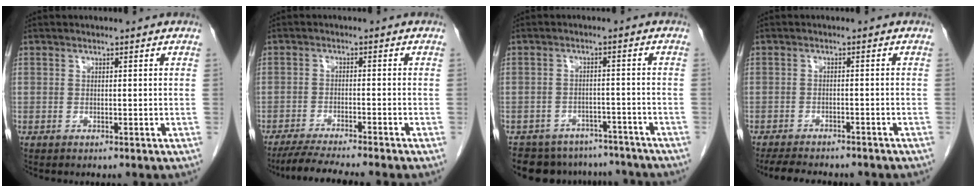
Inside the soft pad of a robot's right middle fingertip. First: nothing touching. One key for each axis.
{"total": 7.6, "fx": -6.6, "fy": -0.9, "fz": 3.6, "tx": -0.051, "ty": -0.023, "tz": -0.109}
{"total": 12.5, "fx": -11.2, "fy": 5.1, "fz": 2.0, "tx": -0.030, "ty": 0.014, "tz": -0.137}
{"total": 10.0, "fx": -8.7, "fy": 2.7, "fz": 4.3, "tx": -0.067, "ty": -0.005, "tz": -0.114}